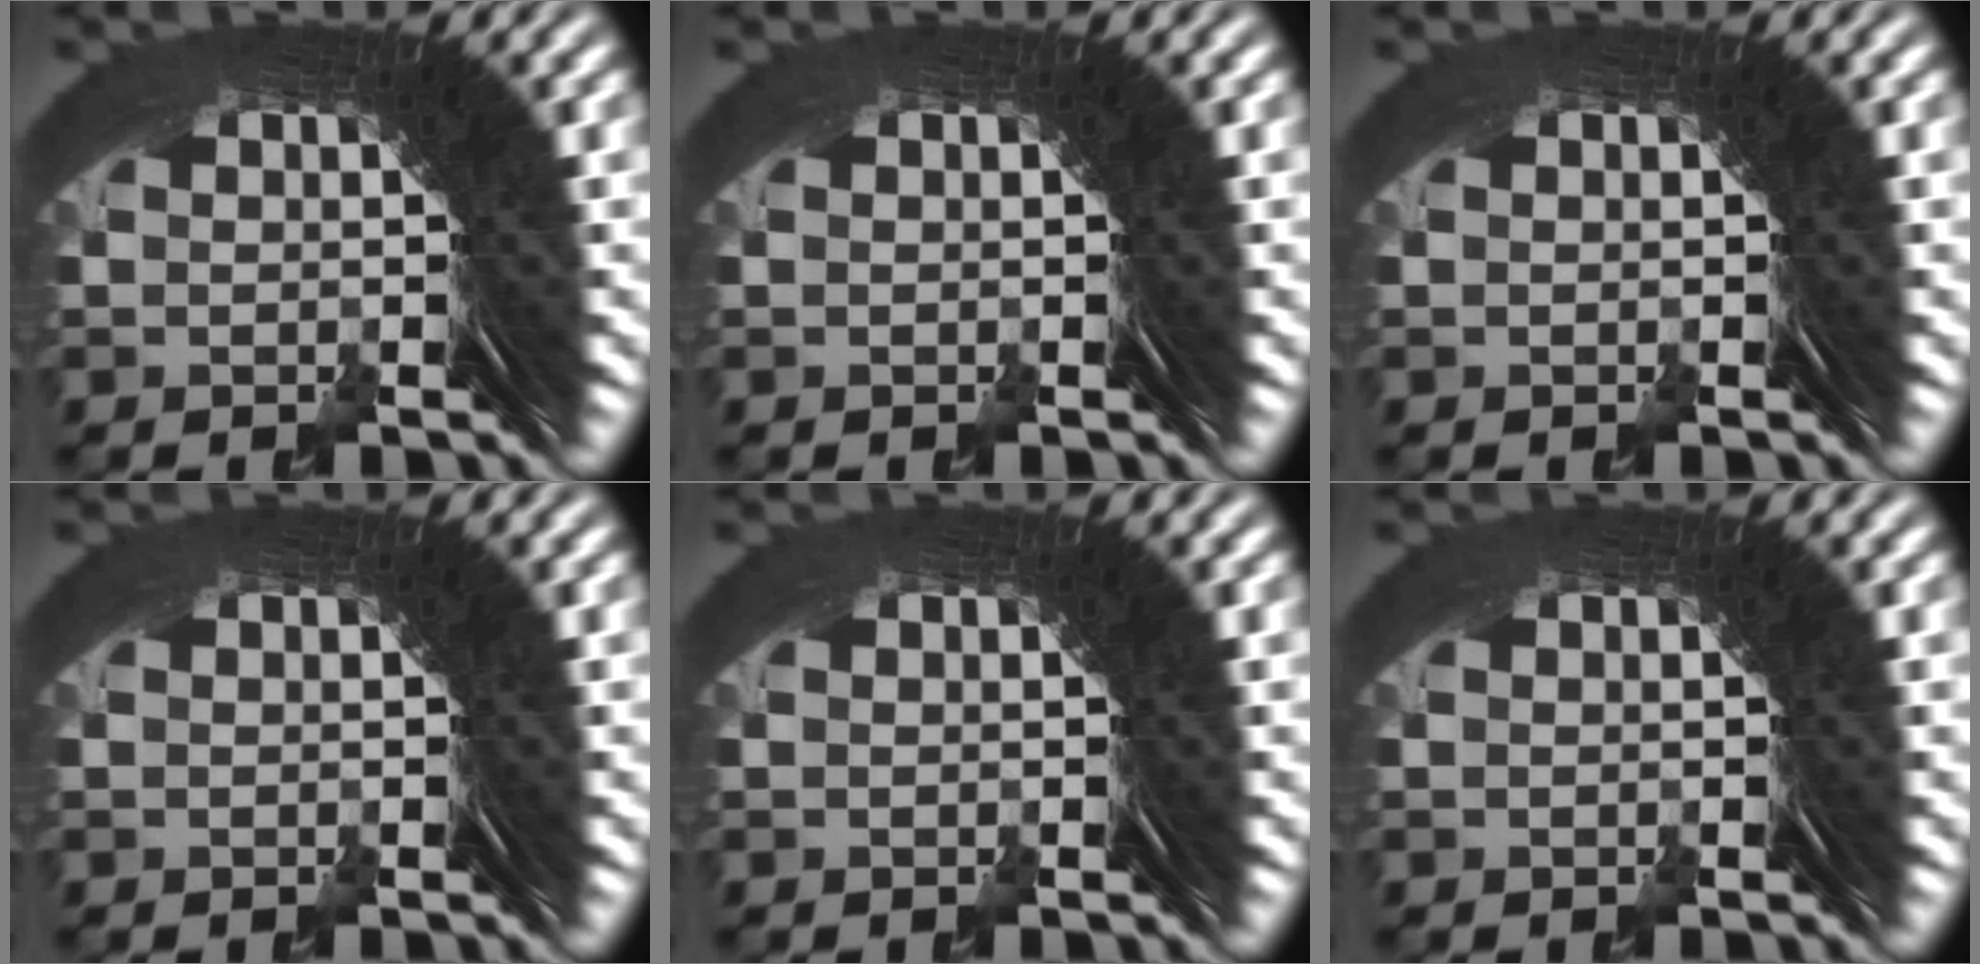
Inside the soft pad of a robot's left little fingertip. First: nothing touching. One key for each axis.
{"total": 0.0}
{"total": 0.0}
{"total": 0.0}
{"total": 0.0}
{"total": 0.0}